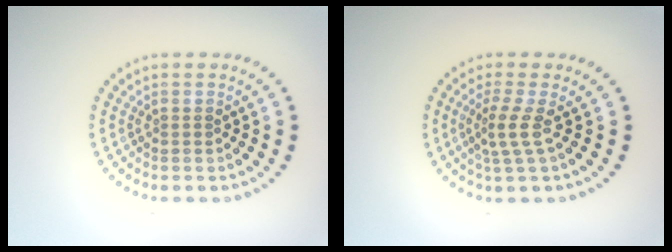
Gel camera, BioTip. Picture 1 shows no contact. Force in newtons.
{"total": 2.3, "press": 1.5, "slide": 1.7}